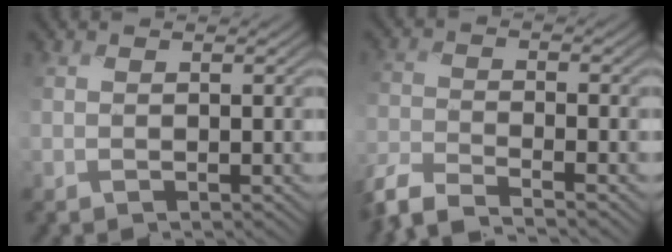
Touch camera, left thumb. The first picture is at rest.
{"total": 6.8, "force": [-5.9, 1.2, 3.1], "torque": [-0.065, -0.012, -0.124]}